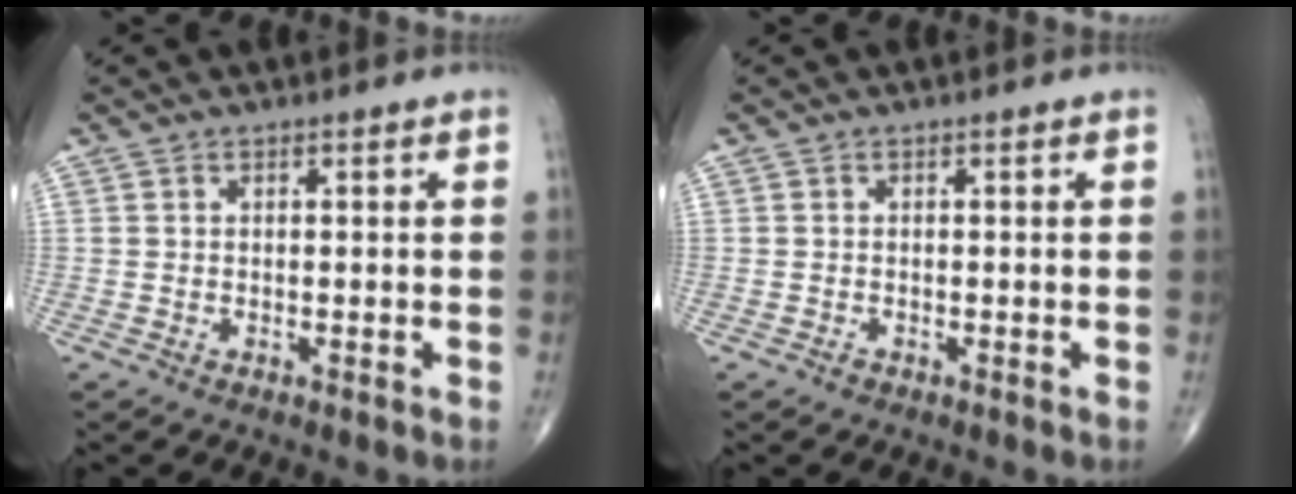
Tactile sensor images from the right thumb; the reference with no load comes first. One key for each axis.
{"total": 0.7, "fx": -0.5, "fy": 0.4, "fz": 0.2, "tx": -0.002, "ty": 0.001, "tz": -0.012}